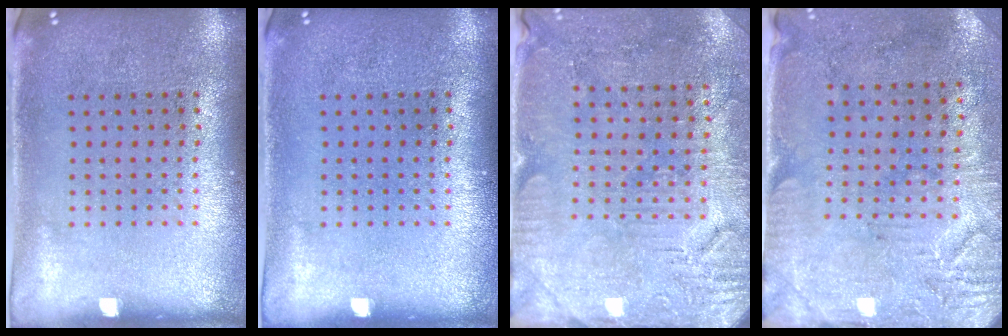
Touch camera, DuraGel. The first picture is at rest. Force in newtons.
{"total": 0.0}
{"total": 3.0, "press": 2.9, "slide": 0.6}
{"total": 3.2, "press": 2.6, "slide": 1.9}